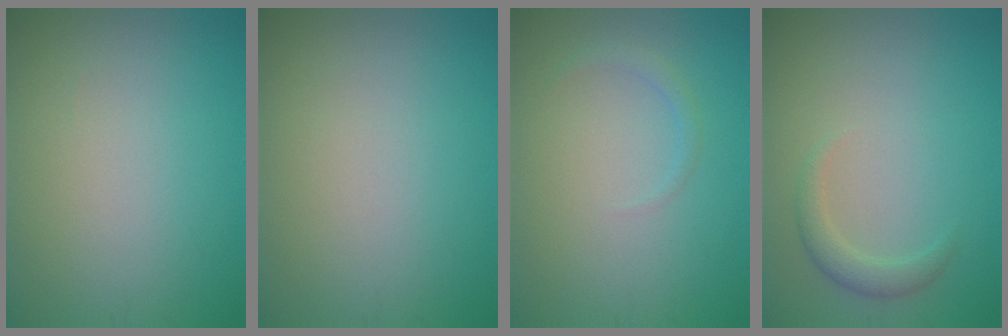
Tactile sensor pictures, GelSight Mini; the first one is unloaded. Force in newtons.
{"total": 0.0}
{"total": 1.0, "press": 1.0, "slide": 0.1}
{"total": 1.8, "press": 1.8, "slide": 0.2}